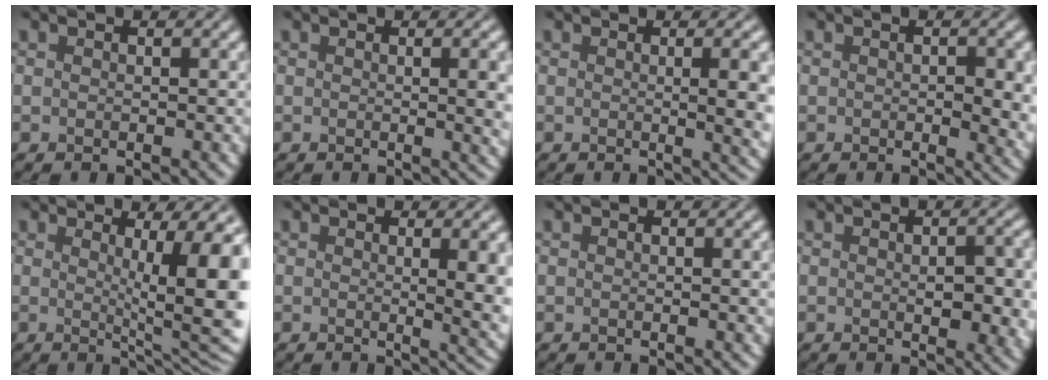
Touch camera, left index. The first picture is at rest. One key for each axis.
{"total": 4.3, "fx": 0.3, "fy": 1.4, "fz": 4.0, "tx": -0.036, "ty": 0.001, "tz": 0.004}
{"total": 6.5, "fx": 0.4, "fy": 2.4, "fz": 6.0, "tx": -0.043, "ty": 0.001, "tz": 0.007}
{"total": 3.7, "fx": -0.2, "fy": 1.6, "fz": 3.3, "tx": -0.042, "ty": -0.008, "tz": -0.001}
{"total": 9.5, "fx": 1.3, "fy": 2.2, "fz": 9.2, "tx": -0.111, "ty": -0.008, "tz": 0.021}
{"total": 6.1, "fx": 0.5, "fy": 2.0, "fz": 5.8, "tx": -0.052, "ty": -0.007, "tz": 0.010}
{"total": 1.4, "fx": 0.1, "fy": 0.4, "fz": 1.4, "tx": -0.014, "ty": 0.002, "tz": -0.001}
{"total": 5.2, "fx": -0.1, "fy": 2.2, "fz": 4.7, "tx": -0.059, "ty": -0.009, "tz": 0.004}